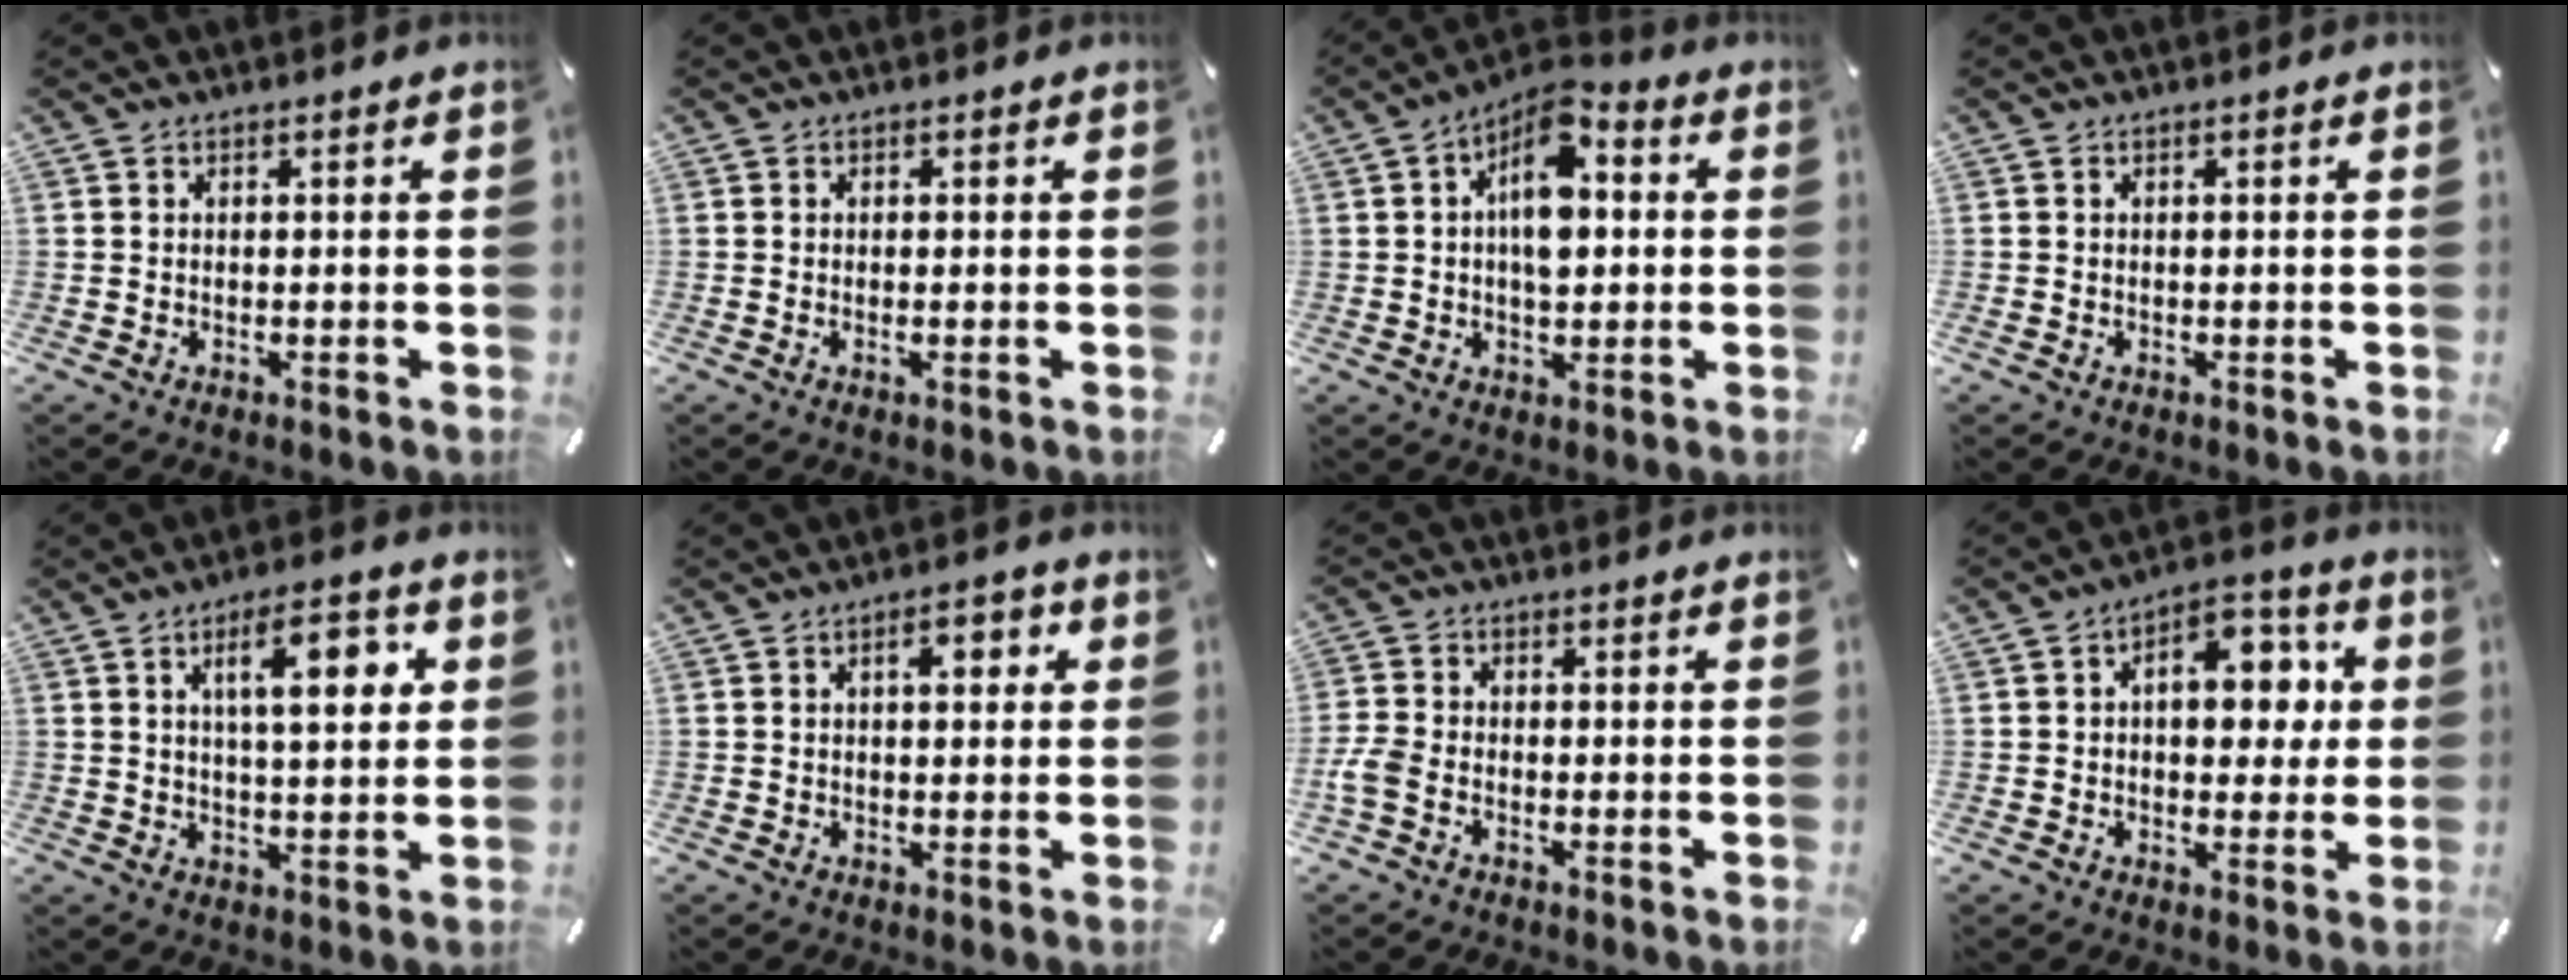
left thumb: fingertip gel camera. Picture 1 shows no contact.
{"total": 0.8, "force": [0.0, 0.0, 0.8], "torque": [-0.014, -0.002, -0.001]}
{"total": 11.1, "force": [2.0, 6.8, 8.5], "torque": [-0.126, -0.011, 0.034]}
{"total": 0.0}
{"total": 11.2, "force": [4.1, 3.9, 9.6], "torque": [-0.154, -0.005, 0.059]}
{"total": 4.7, "force": [1.3, 2.4, 3.8], "torque": [-0.048, 0.000, 0.012]}
{"total": 4.0, "force": [-2.0, 2.3, 2.6], "torque": [-0.068, 0.000, -0.041]}
{"total": 12.1, "force": [1.7, 7.8, 9.1], "torque": [-0.111, 0.002, 0.024]}